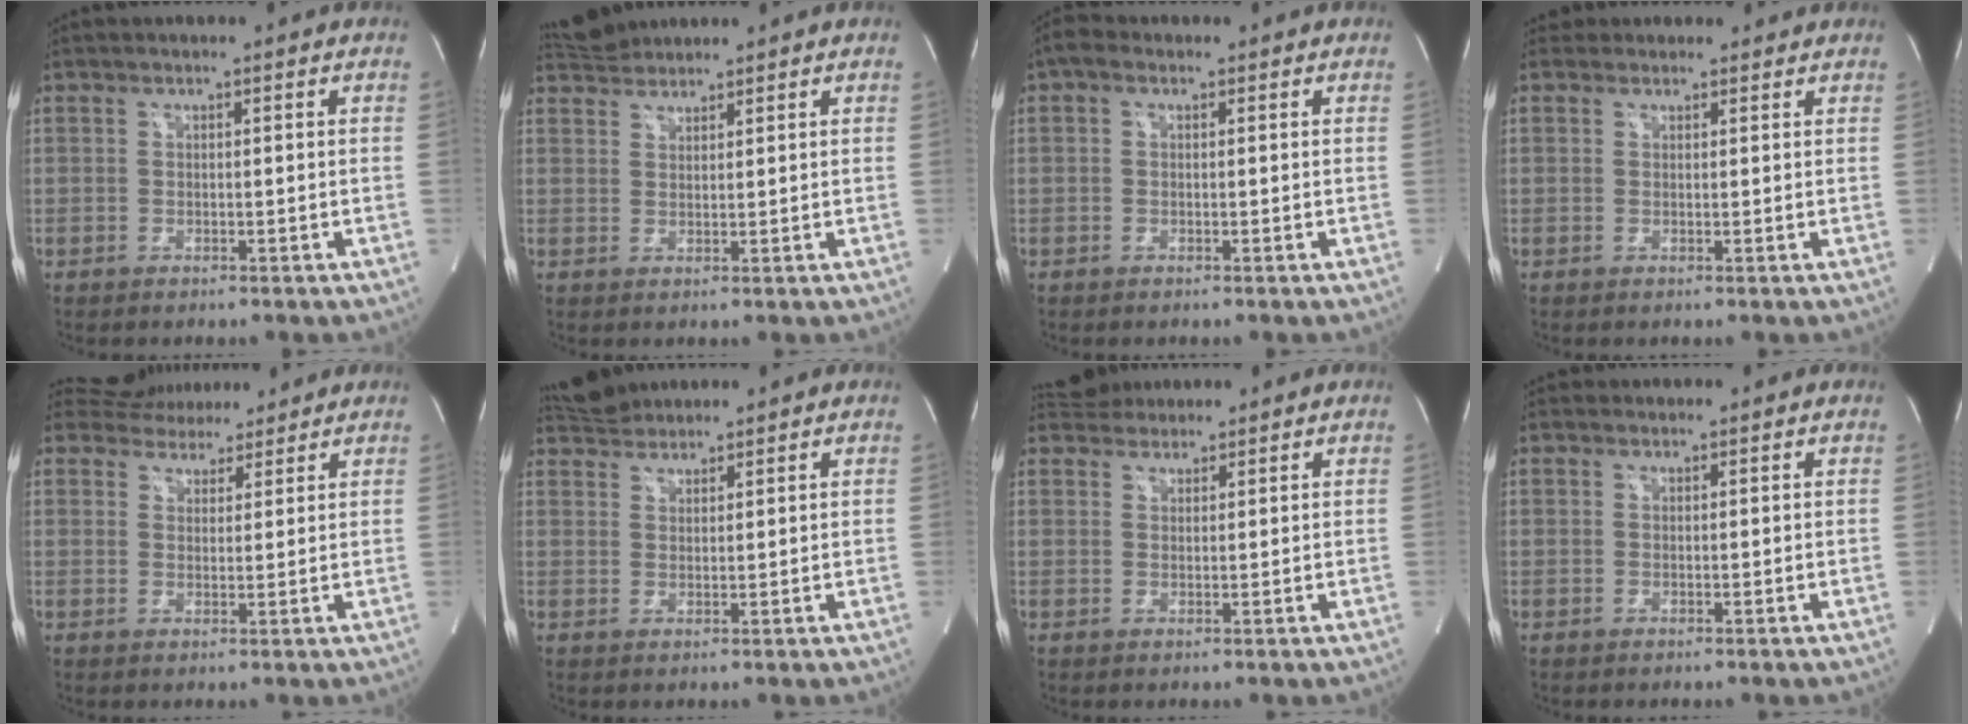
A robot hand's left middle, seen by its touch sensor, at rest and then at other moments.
{"total": 3.8, "force": [3.7, 0.7, 0.1], "torque": [-0.013, 0.021, 0.072]}
{"total": 0.9, "force": [0.3, 0.8, 0.3], "torque": [-0.007, 0.004, 0.000]}
{"total": 4.5, "force": [4.0, 2.1, -0.3], "torque": [0.014, 0.025, 0.043]}
{"total": 7.8, "force": [7.2, 2.9, 1.1], "torque": [-0.013, 0.019, 0.102]}
{"total": 4.5, "force": [4.3, 1.2, 0.4], "torque": [-0.017, 0.024, 0.083]}
{"total": 4.4, "force": [4.0, 1.8, 0.5], "torque": [-0.010, 0.030, 0.069]}
{"total": 0.8, "force": [0.6, 0.4, -0.1], "torque": [-0.002, 0.012, 0.011]}